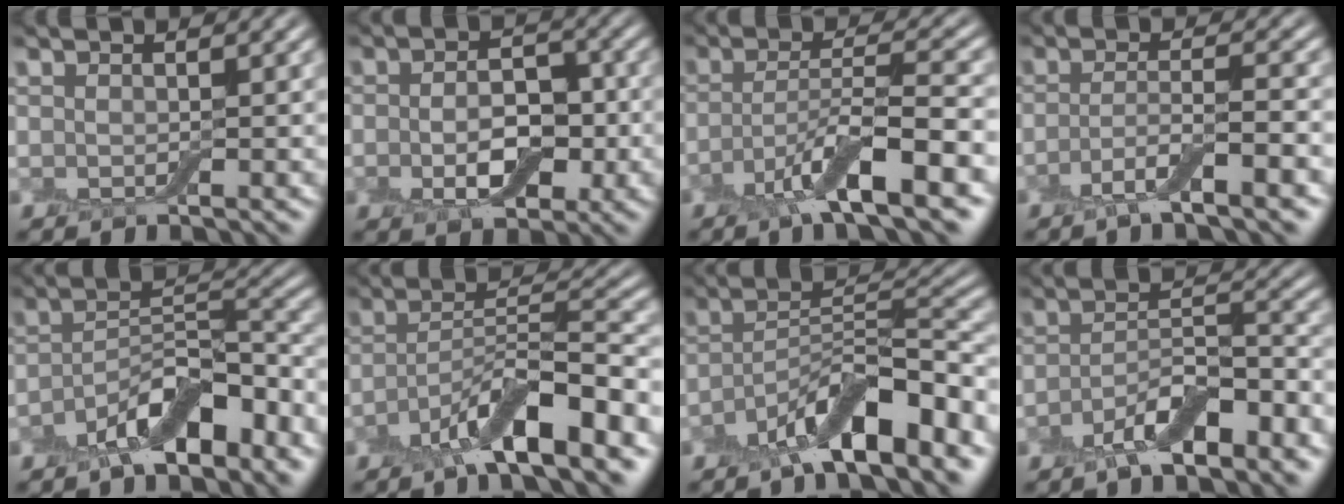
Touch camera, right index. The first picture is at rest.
{"total": 4.9, "force": [-1.2, 2.8, 3.9], "torque": [-0.067, -0.001, -0.021]}
{"total": 7.2, "force": [-3.4, 1.2, 6.2], "torque": [-0.109, 0.004, -0.068]}
{"total": 4.2, "force": [-2.2, 0.6, 3.5], "torque": [-0.066, -0.003, -0.048]}
{"total": 7.0, "force": [-4.1, 2.7, 5.0], "torque": [-0.083, 0.010, -0.074]}
{"total": 8.5, "force": [-4.6, 1.8, 6.9], "torque": [-0.117, 0.008, -0.086]}
{"total": 9.1, "force": [-5.3, 2.6, 7.0], "torque": [-0.112, 0.011, -0.090]}
{"total": 6.2, "force": [-3.6, 2.0, 4.6], "torque": [-0.083, 0.003, -0.064]}